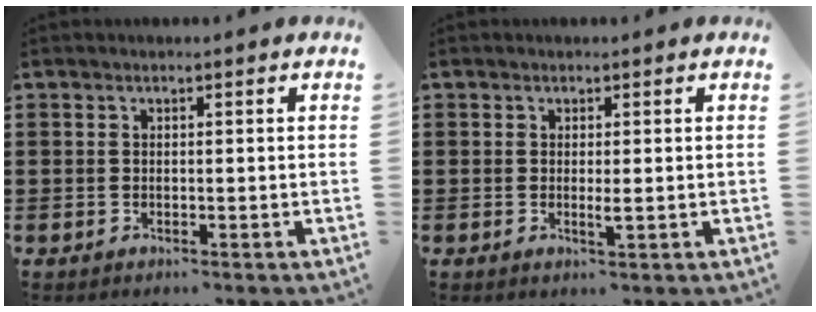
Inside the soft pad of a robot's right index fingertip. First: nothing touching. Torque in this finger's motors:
{"motor_torque": [-0.29, 0.06, 0.02, 0.01]}